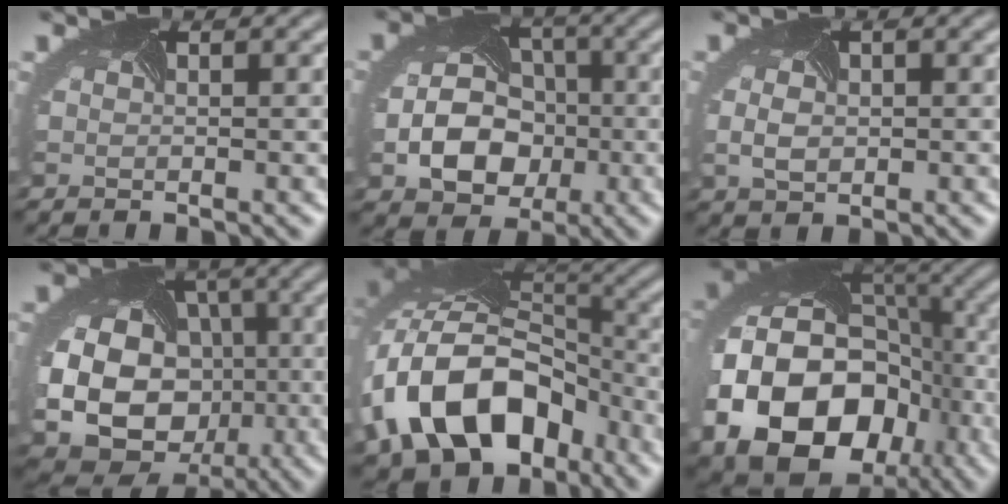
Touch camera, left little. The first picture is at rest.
{"total": 6.2, "force": [-1.9, 4.8, 3.3], "torque": [-0.071, -0.019, -0.022]}
{"total": 1.8, "force": [-0.4, 1.3, 1.3], "torque": [-0.039, -0.007, 0.004]}
{"total": 16.4, "force": [-2.6, 14.2, 7.8], "torque": [-0.182, -0.029, -0.040]}
{"total": 13.3, "force": [-5.6, 8.9, 8.2], "torque": [-0.174, -0.003, -0.096]}
{"total": 17.2, "force": [-5.5, 13.1, 9.6], "torque": [-0.193, -0.033, -0.076]}